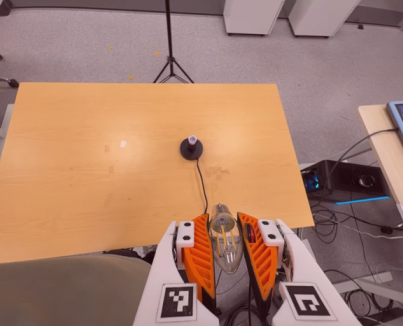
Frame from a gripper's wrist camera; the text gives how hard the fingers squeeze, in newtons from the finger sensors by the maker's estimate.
{"total": 22.4, "left": 23.8, "right": 20.9}